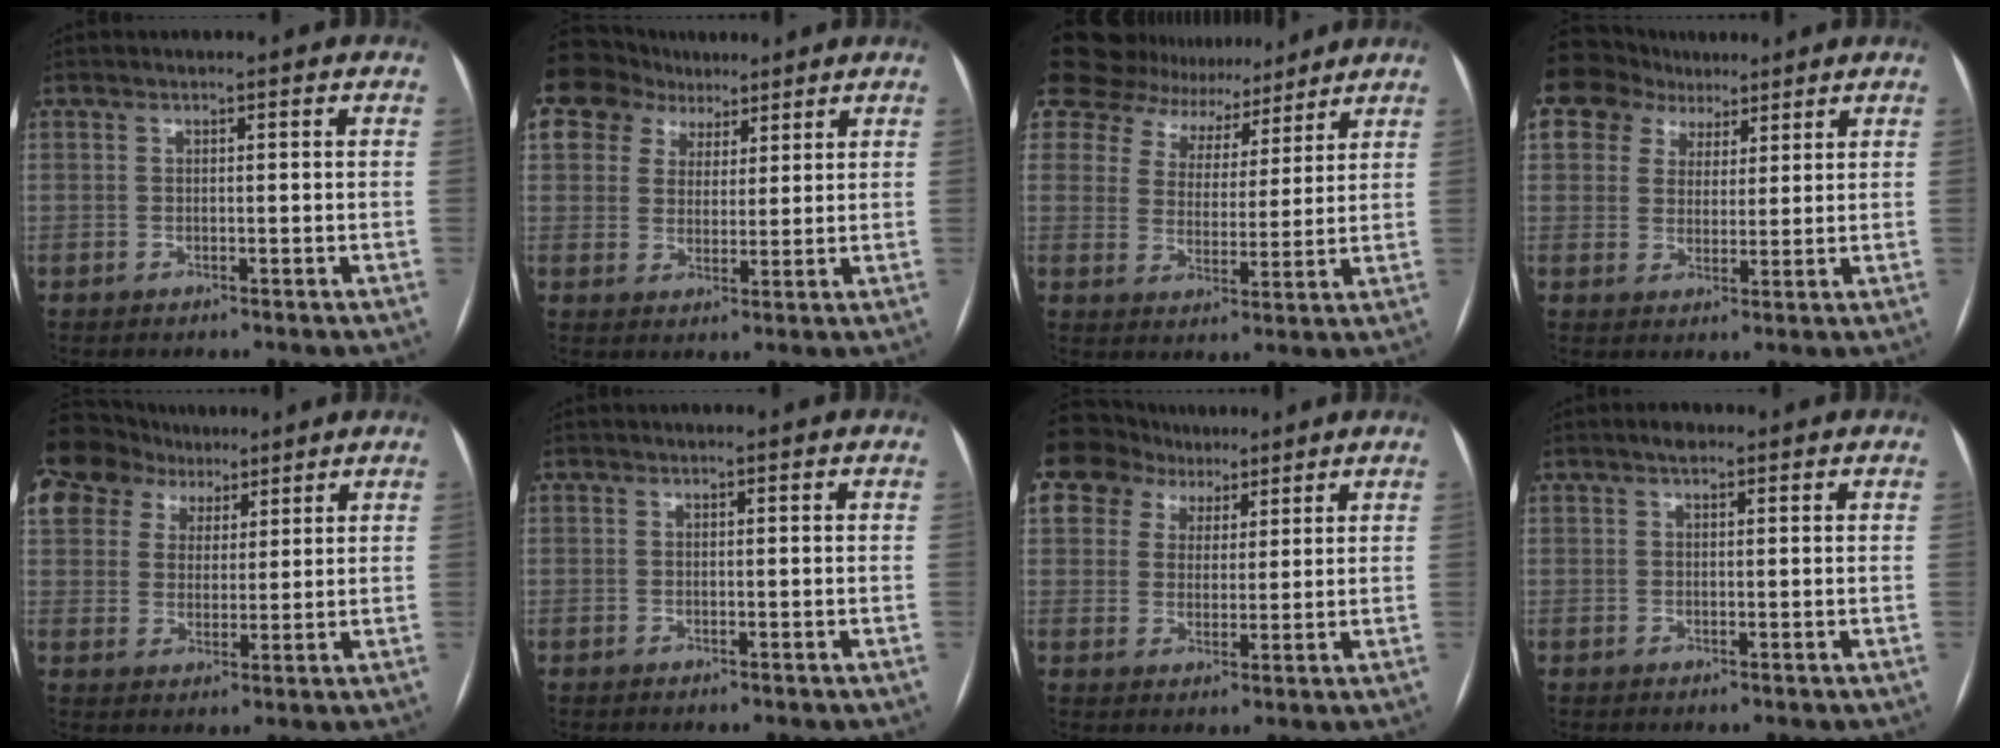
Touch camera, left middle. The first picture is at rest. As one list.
[{"total": 8.1, "force": [5.5, 5.7, 1.7], "torque": [-0.032, 0.031, 0.099]}, {"total": 14.4, "force": [12.9, 5.8, 3.0], "torque": [-0.059, 0.021, 0.189]}, {"total": 6.7, "force": [4.8, 4.6, 1.0], "torque": [-0.009, 0.026, 0.085]}, {"total": 15.6, "force": [10.9, 9.8, 5.4], "torque": [-0.160, 0.055, 0.204]}, {"total": 0.0}, {"total": 7.4, "force": [5.1, 5.1, 1.2], "torque": [-0.017, 0.026, 0.093]}, {"total": 1.7, "force": [1.2, 0.6, 1.1], "torque": [-0.019, 0.011, 0.018]}]